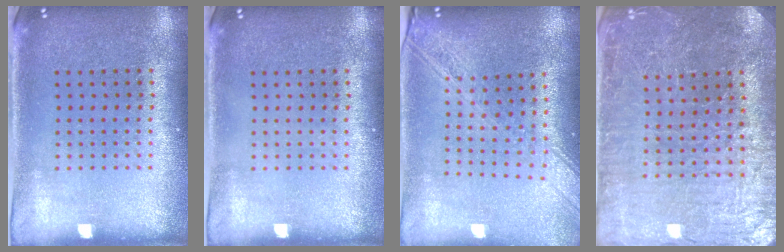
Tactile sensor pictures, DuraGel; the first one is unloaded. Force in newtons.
{"total": 0.0}
{"total": 2.2, "press": 1.9, "slide": 1.2}
{"total": 3.4, "press": 3.4, "slide": 0.3}